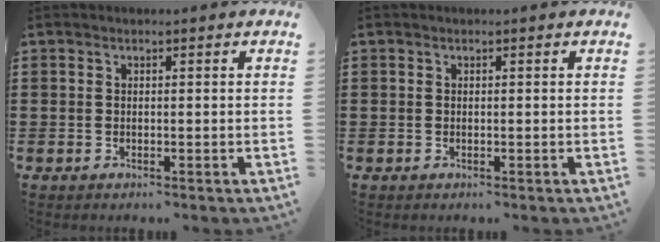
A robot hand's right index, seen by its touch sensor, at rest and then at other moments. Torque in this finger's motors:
{"motor_torque": [0.00, 0.00, 0.01, 0.00]}